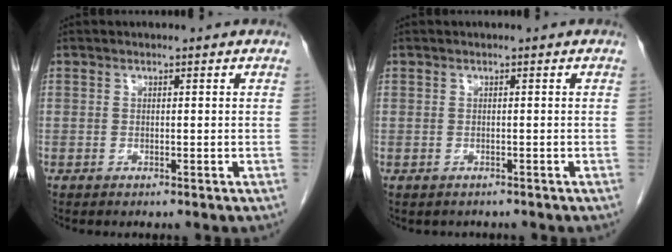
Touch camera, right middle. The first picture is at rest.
{"total": 1.1, "force": [-0.9, 0.6, 0.1], "torque": [-0.012, -0.001, -0.012]}